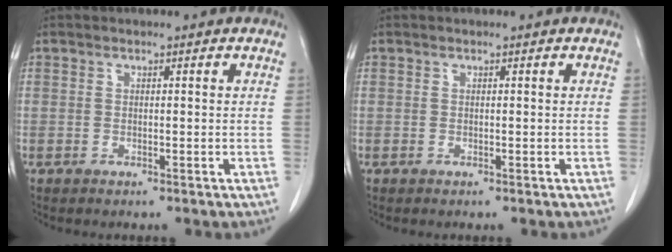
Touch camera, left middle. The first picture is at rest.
{"total": 0.0}